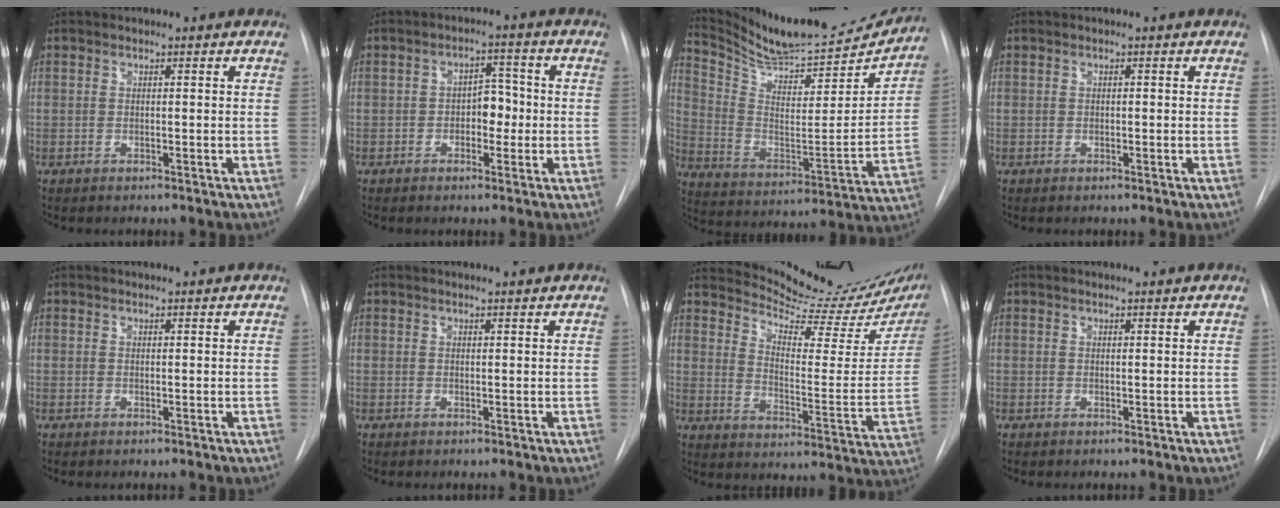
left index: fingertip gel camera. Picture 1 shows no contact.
{"total": 4.3, "force": [-1.6, 2.5, 3.1], "torque": [-0.039, 0.008, -0.025]}
{"total": 21.1, "force": [20.0, 3.0, 6.2], "torque": [-0.113, -0.062, 0.301]}
{"total": 0.9, "force": [-0.9, -0.1, 0.0], "torque": [0.004, -0.005, -0.012]}
{"total": 0.8, "force": [0.8, 0.0, 0.1], "torque": [-0.007, 0.009, 0.009]}
{"total": 1.2, "force": [1.1, -0.3, 0.2], "torque": [-0.005, -0.003, 0.011]}
{"total": 18.2, "force": [17.2, 1.1, 5.6], "torque": [-0.090, -0.106, 0.223]}
{"total": 0.9, "force": [0.8, -0.3, 0.1], "torque": [-0.005, -0.003, 0.009]}